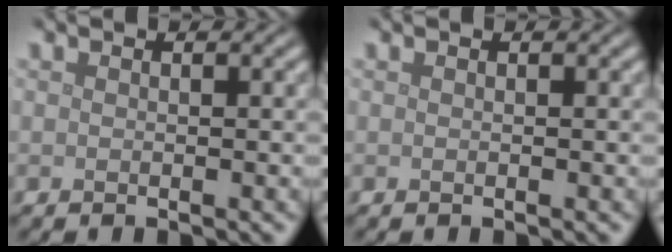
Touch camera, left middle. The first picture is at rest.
{"total": 0.0}